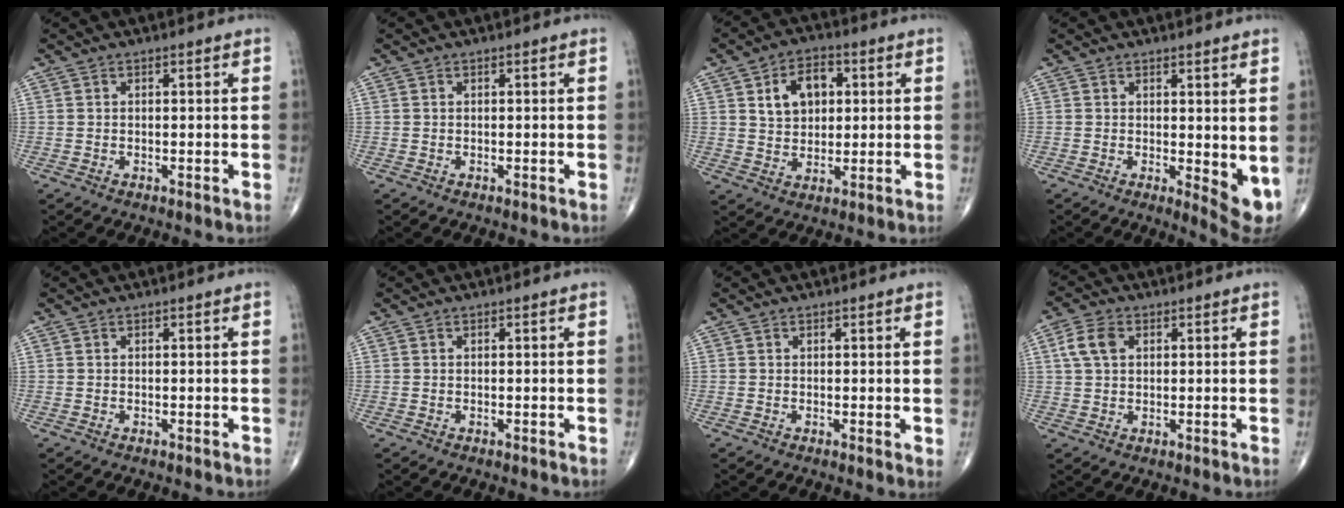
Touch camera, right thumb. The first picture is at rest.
{"total": 0.0}
{"total": 8.9, "force": [2.6, 6.2, 5.9], "torque": [-0.068, -0.001, 0.043]}
{"total": 5.8, "force": [0.7, 2.2, 5.3], "torque": [-0.064, -0.017, 0.014]}
{"total": 0.0}
{"total": 0.0}
{"total": 0.9, "force": [0.4, 0.4, 0.8], "torque": [-0.012, -0.004, 0.003]}
{"total": 5.2, "force": [1.5, 3.4, 3.6], "torque": [-0.074, 0.007, 0.028]}